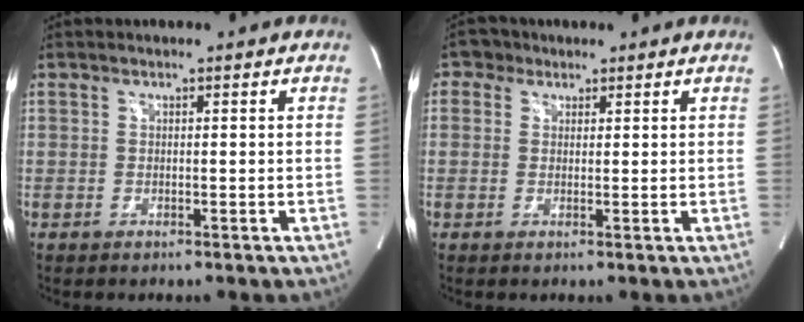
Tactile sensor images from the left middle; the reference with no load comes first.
{"total": 2.6, "force": [1.4, 2.2, 0.4], "torque": [-0.008, 0.009, 0.019]}